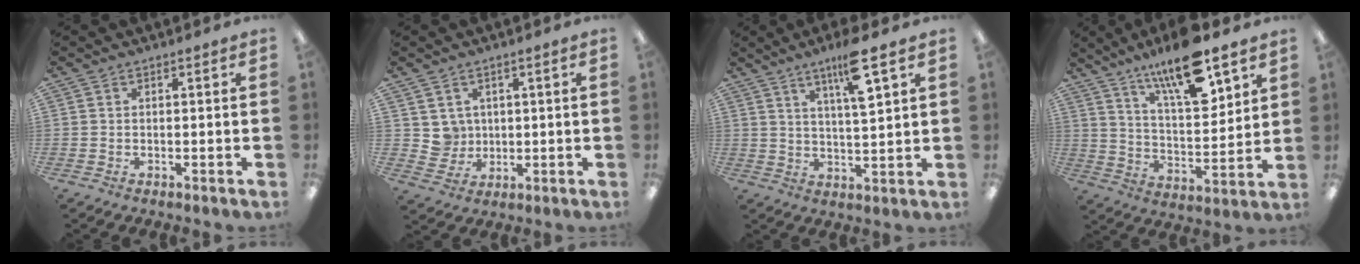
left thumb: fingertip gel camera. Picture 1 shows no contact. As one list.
[{"total": 4.8, "force": [2.4, 4.1, -0.3], "torque": [0.000, -0.009, 0.045]}, {"total": 9.8, "force": [5.8, 1.7, 7.7], "torque": [-0.133, -0.019, 0.092]}, {"total": 17.1, "force": [12.2, 4.8, 11.0], "torque": [-0.184, -0.066, 0.201]}]